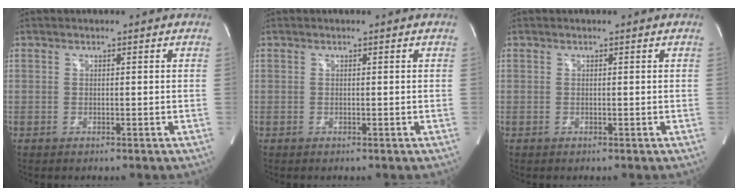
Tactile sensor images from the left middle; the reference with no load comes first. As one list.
[{"total": 0.0}, {"total": 0.0}]